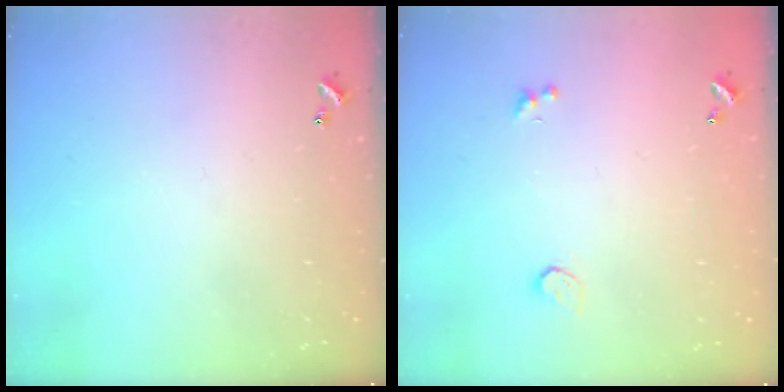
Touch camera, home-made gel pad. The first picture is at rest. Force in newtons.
{"total": 0.9, "press": 0.7, "slide": 0.5}